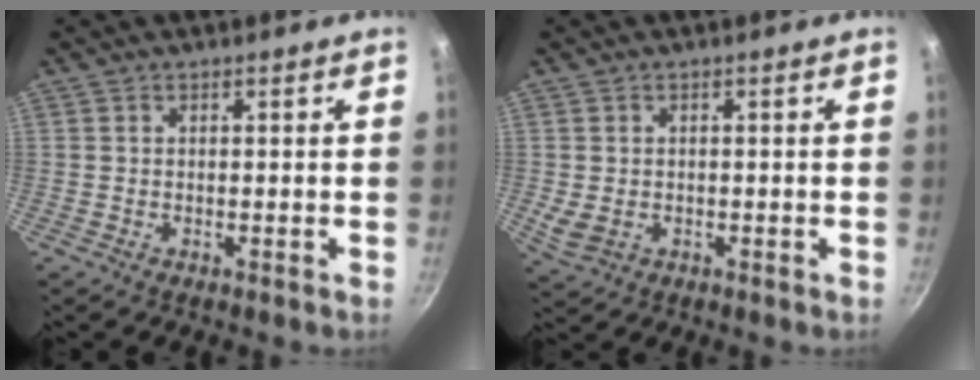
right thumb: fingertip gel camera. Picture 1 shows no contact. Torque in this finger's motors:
{"motor_torque": [2.43, 2.31, 0.04, -0.15, 0.04]}